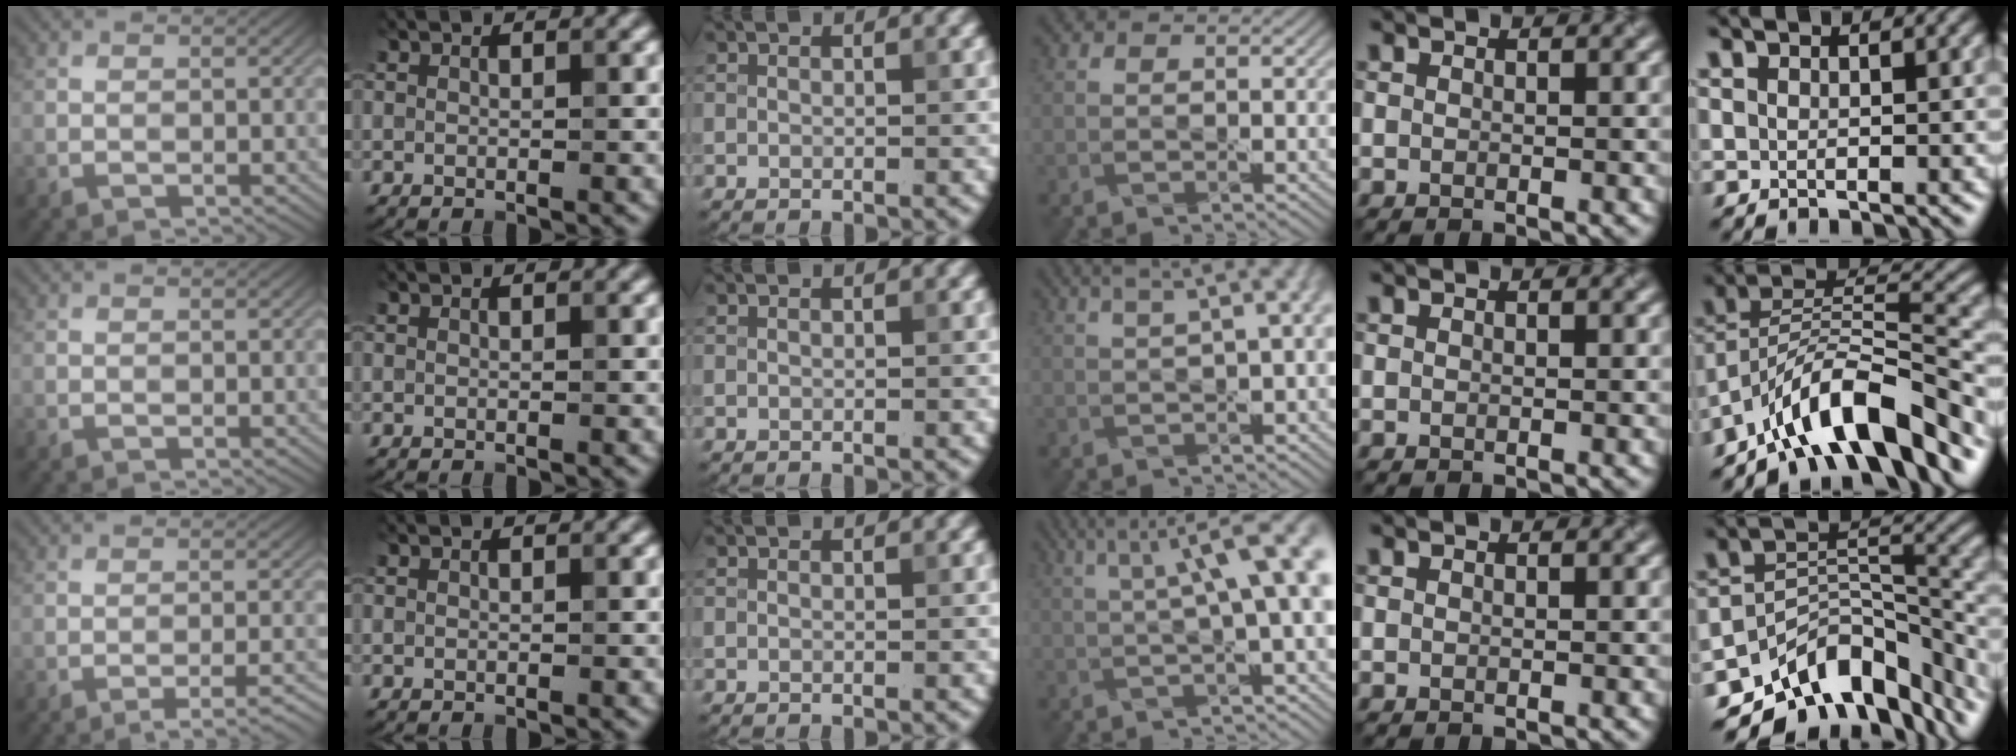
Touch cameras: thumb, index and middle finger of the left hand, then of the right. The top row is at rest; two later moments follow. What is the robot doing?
{"motion": "pour", "object": "sugar"}